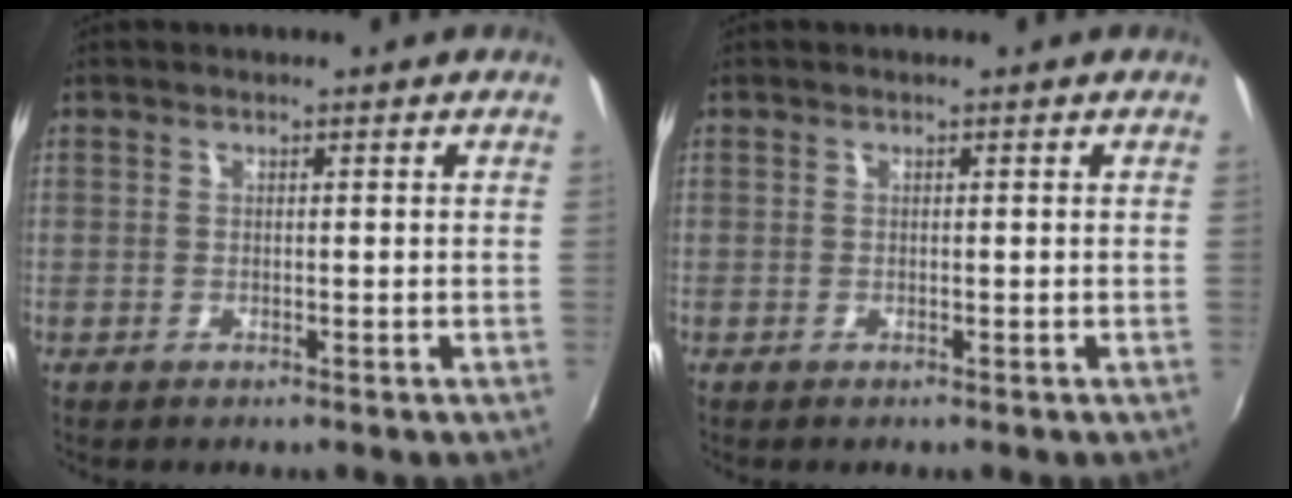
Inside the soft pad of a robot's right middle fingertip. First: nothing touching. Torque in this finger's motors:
{"motor_torque": [-0.25, 0.06, -0.02, 0.00]}